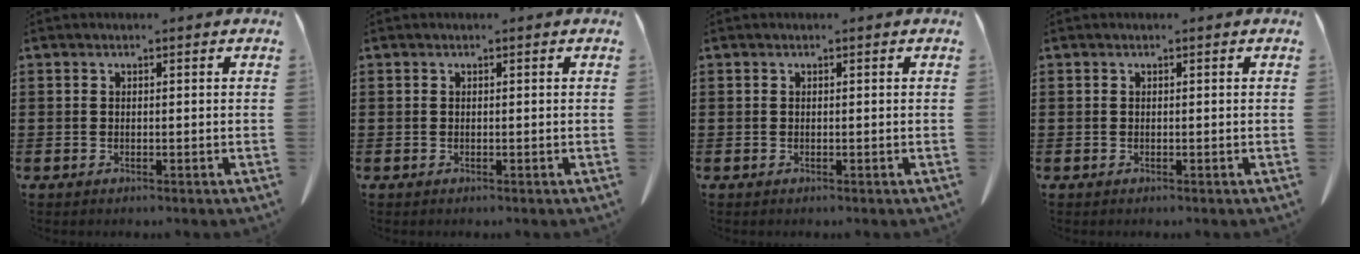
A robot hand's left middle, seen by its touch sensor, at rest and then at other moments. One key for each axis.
{"total": 0.0}
{"total": 0.0}
{"total": 0.0}